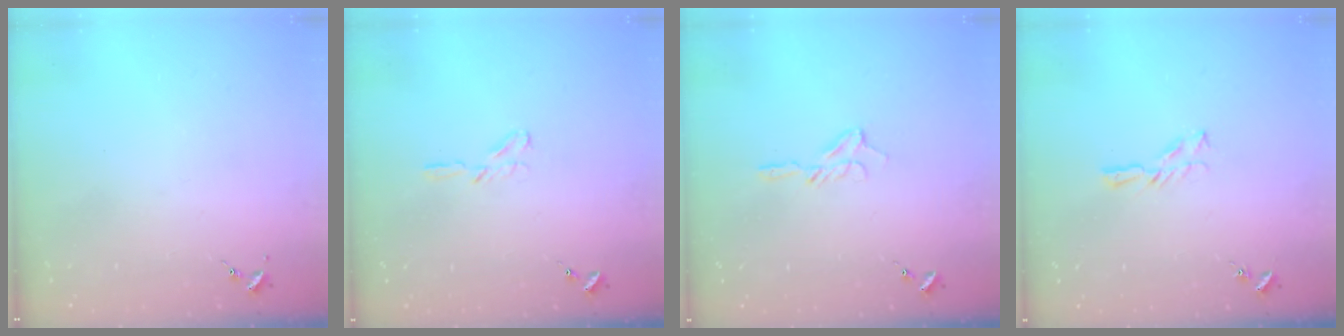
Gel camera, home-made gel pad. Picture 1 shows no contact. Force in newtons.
{"total": 3.8, "press": 3.8, "slide": 0.3}
{"total": 6.9, "press": 6.9, "slide": 0.7}
{"total": 5.1, "press": 5.1, "slide": 0.5}